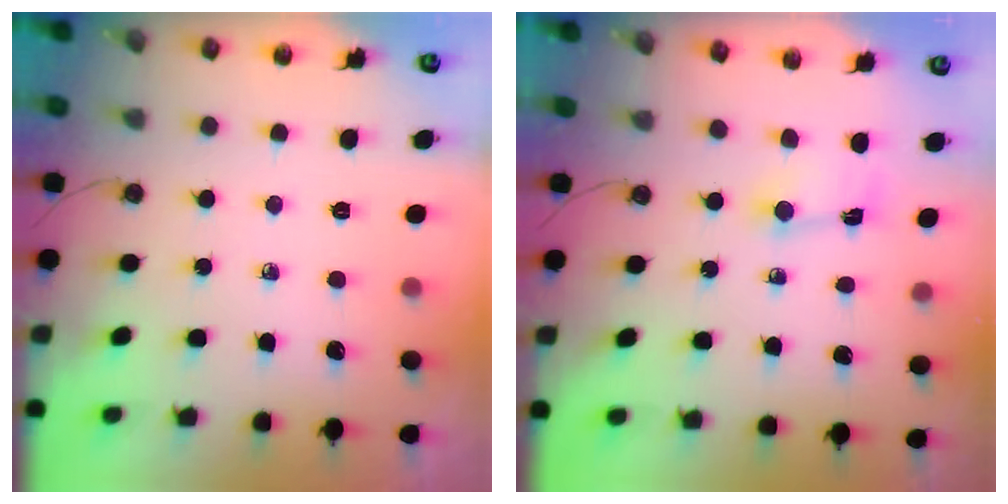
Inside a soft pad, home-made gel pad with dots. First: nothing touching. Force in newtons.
{"total": 2.1, "press": 2.0, "slide": 0.6}